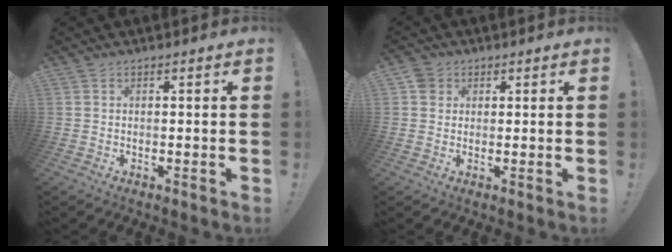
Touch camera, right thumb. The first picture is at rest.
{"total": 3.7, "force": [1.5, 3.2, 1.1], "torque": [-0.015, 0.002, 0.028]}